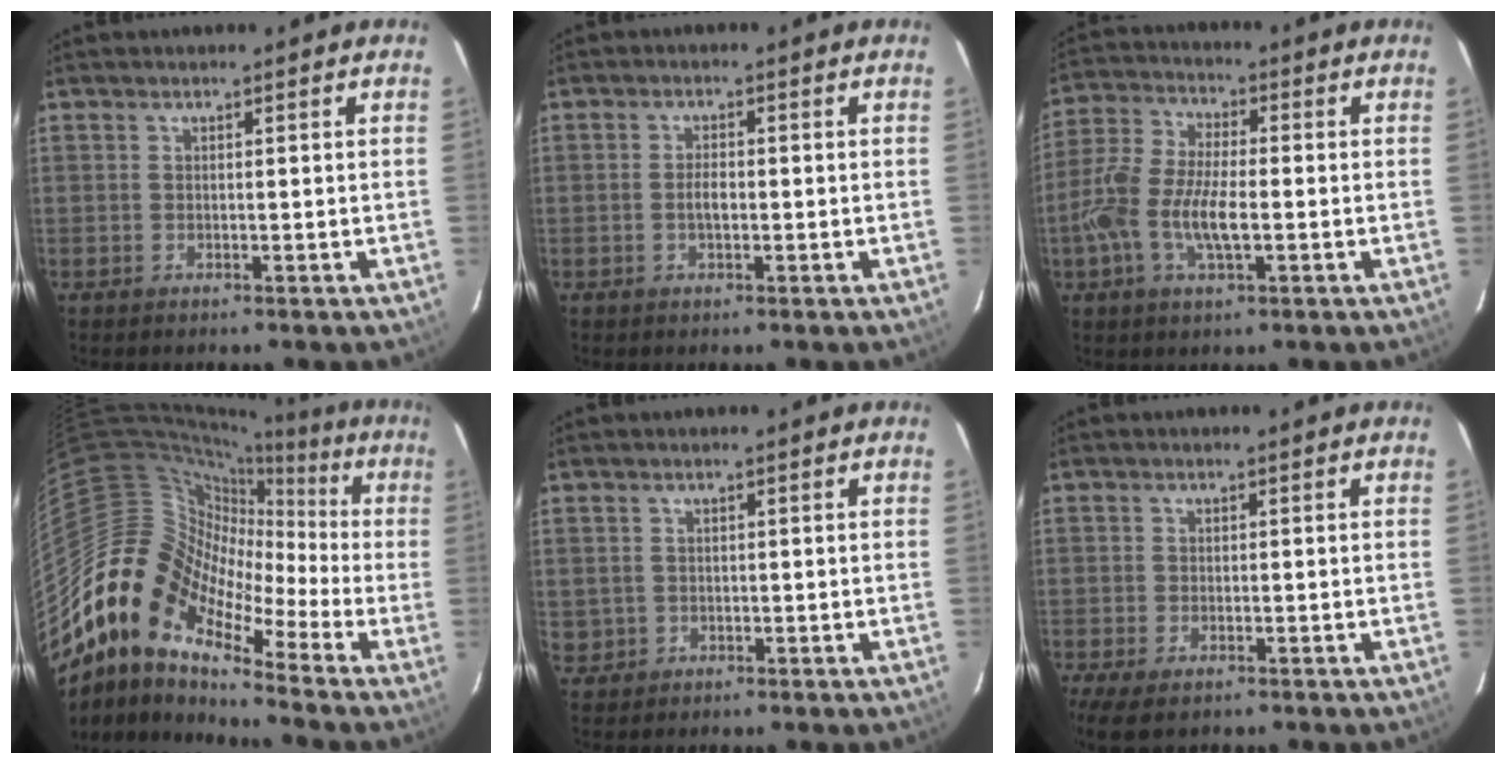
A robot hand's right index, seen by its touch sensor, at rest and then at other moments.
{"total": 2.2, "force": [-0.5, 1.0, 1.9], "torque": [-0.035, 0.001, -0.009]}
{"total": 11.3, "force": [-2.8, 4.4, 10.0], "torque": [-0.218, 0.003, -0.058]}
{"total": 12.9, "force": [-5.7, 8.7, 7.6], "torque": [-0.112, 0.013, -0.131]}
{"total": 2.5, "force": [0.1, 2.5, 0.3], "torque": [-0.002, 0.005, 0.006]}
{"total": 0.8, "force": [-0.5, 0.5, 0.3], "torque": [-0.008, -0.002, -0.011]}